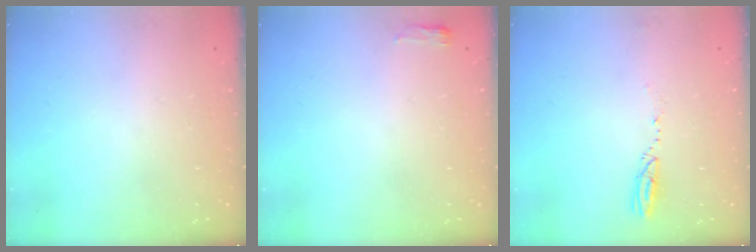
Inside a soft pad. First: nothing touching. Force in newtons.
{"total": 2.7, "press": 2.6, "slide": 0.8}
{"total": 2.9, "press": 2.9, "slide": 0.4}